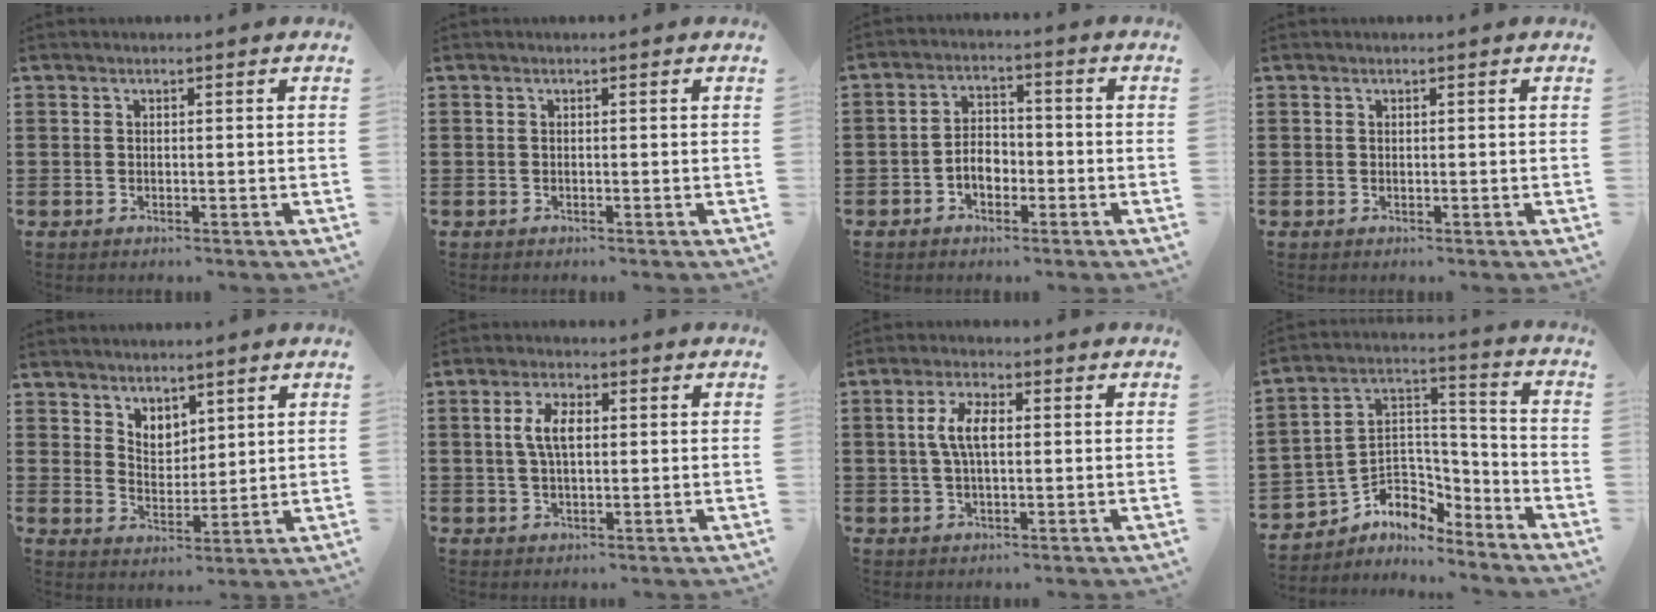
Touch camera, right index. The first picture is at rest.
{"total": 0.0}
{"total": 4.0, "force": [-1.7, 2.6, 2.6], "torque": [-0.047, 0.001, -0.037]}
{"total": 0.0}
{"total": 4.2, "force": [3.5, 2.4, 0.0], "torque": [-0.015, -0.004, 0.065]}
{"total": 5.1, "force": [0.7, 2.4, 4.4], "torque": [-0.092, 0.011, 0.010]}
{"total": 5.5, "force": [0.5, 2.4, 4.9], "torque": [-0.113, 0.005, 0.002]}
{"total": 5.2, "force": [-2.8, 4.3, 1.0], "torque": [-0.040, -0.008, -0.056]}